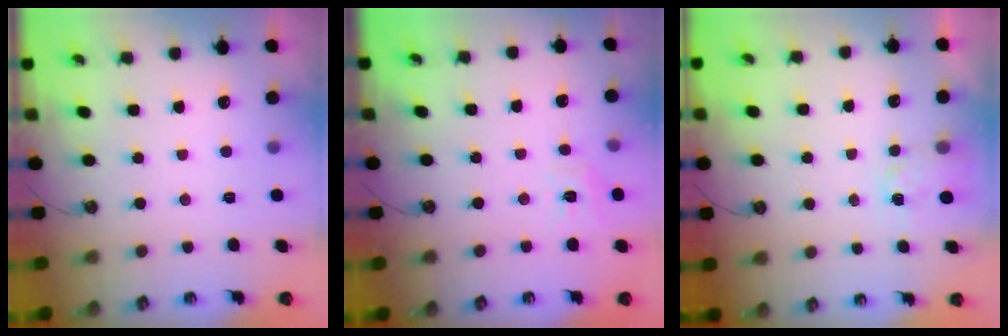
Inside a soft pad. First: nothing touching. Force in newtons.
{"total": 7.8, "press": 7.7, "slide": 0.8}
{"total": 3.0, "press": 2.9, "slide": 0.3}